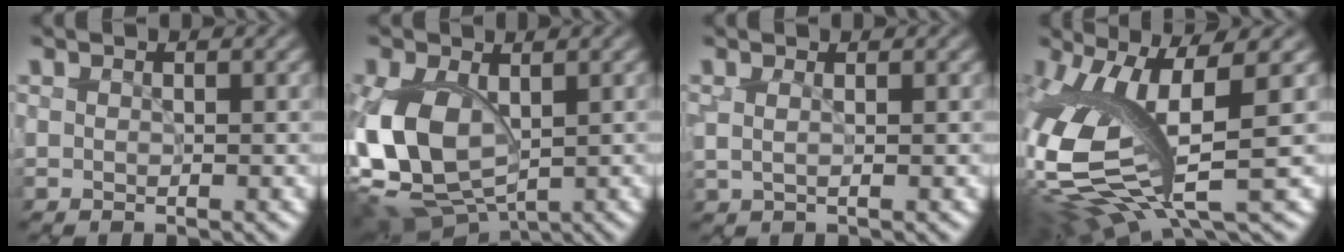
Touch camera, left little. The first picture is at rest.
{"total": 8.4, "force": [-0.2, 5.4, 6.4], "torque": [-0.152, -0.014, -0.005]}
{"total": 0.9, "force": [0.4, 0.3, 0.8], "torque": [-0.015, -0.002, 0.004]}
{"total": 12.3, "force": [0.5, 4.4, 11.5], "torque": [-0.256, -0.017, 0.015]}